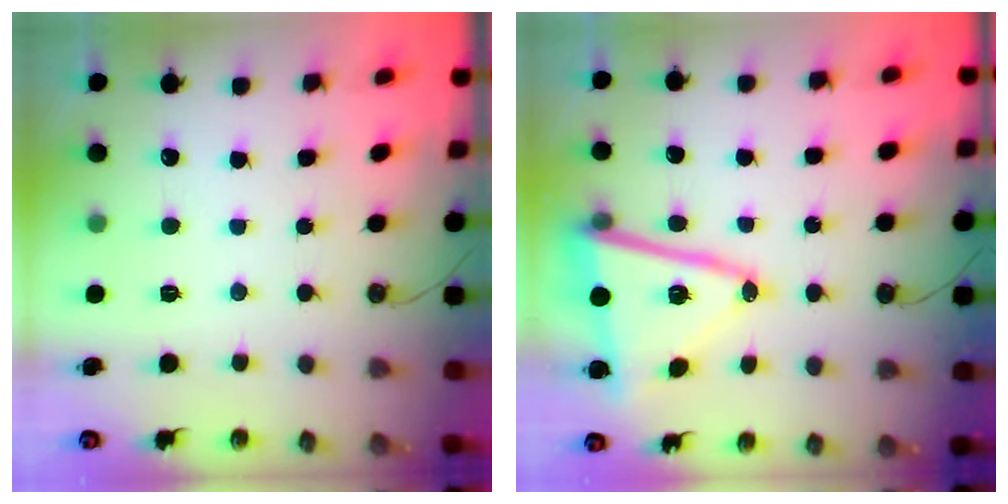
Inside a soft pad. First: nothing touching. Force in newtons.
{"total": 14.5, "press": 14.4, "slide": 2.0}